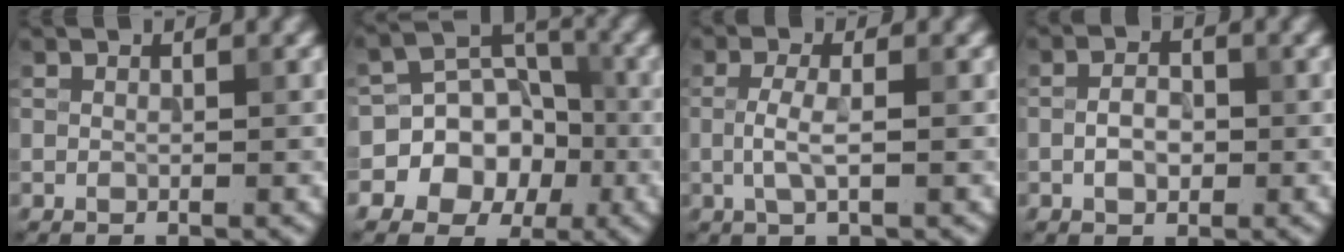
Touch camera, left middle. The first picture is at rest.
{"total": 10.8, "force": [-4.0, 9.6, 3.0], "torque": [-0.056, 0.009, -0.088]}
{"total": 2.3, "force": [-0.3, 0.6, 2.2], "torque": [-0.049, 0.000, -0.008]}
{"total": 2.3, "force": [-0.5, 1.5, 1.7], "torque": [-0.031, 0.003, -0.012]}